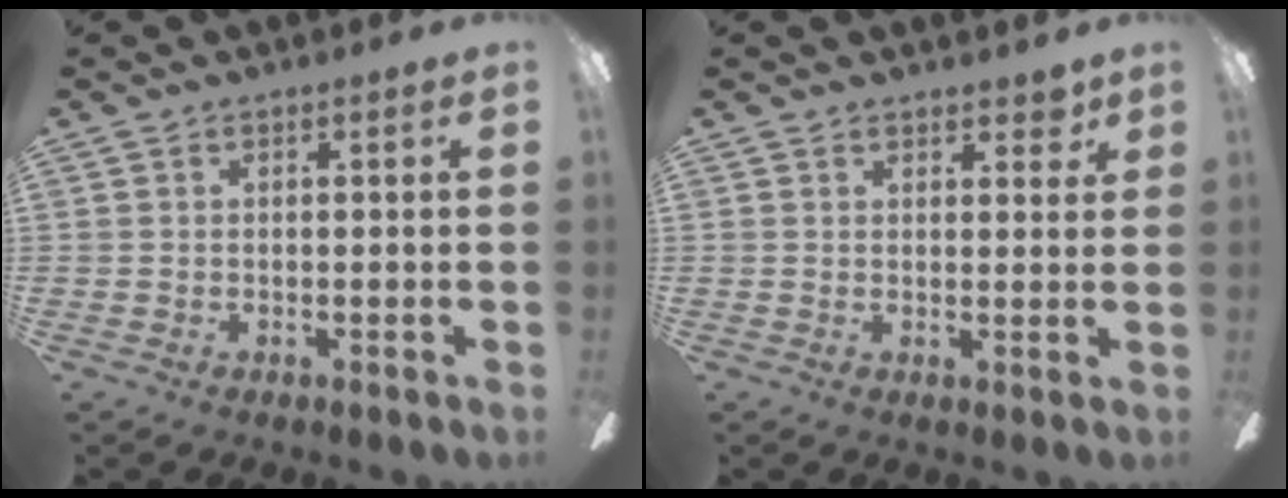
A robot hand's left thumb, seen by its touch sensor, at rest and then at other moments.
{"total": 3.1, "force": [2.5, 1.2, 1.4], "torque": [-0.007, -0.011, 0.040]}